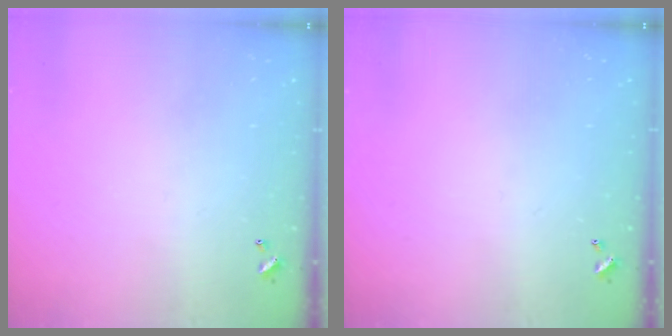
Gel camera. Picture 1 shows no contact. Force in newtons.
{"total": 0.0}